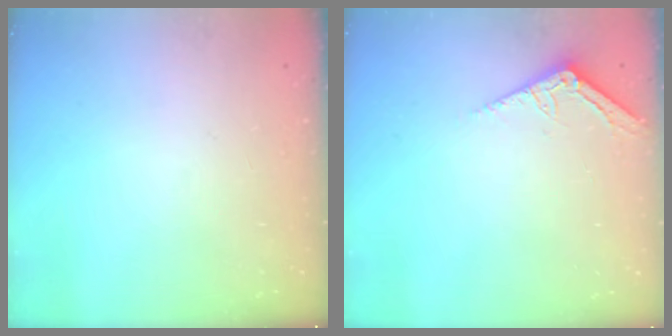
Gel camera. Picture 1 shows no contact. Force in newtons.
{"total": 3.2, "press": 3.2, "slide": 0.3}